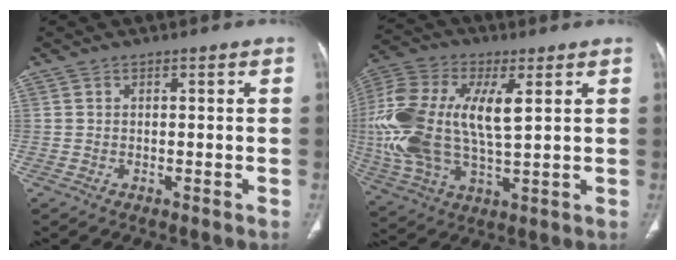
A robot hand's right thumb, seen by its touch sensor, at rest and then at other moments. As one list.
[{"total": 20.9, "force": [3.4, 9.9, 18.1], "torque": [-0.404, 0.003, 0.058]}]